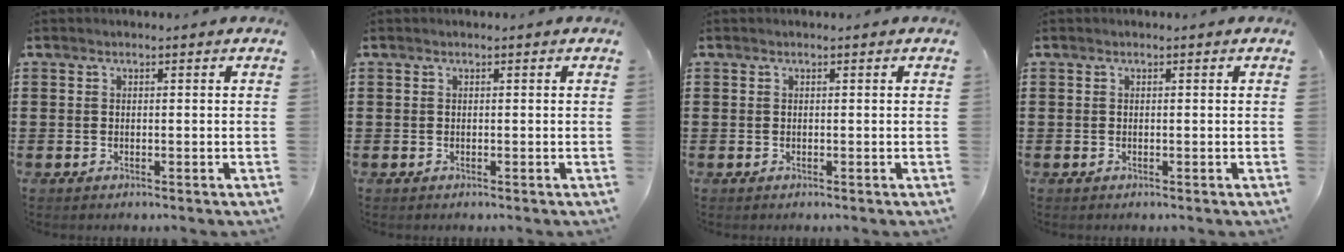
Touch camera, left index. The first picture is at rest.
{"total": 0.0}
{"total": 0.0}
{"total": 0.0}